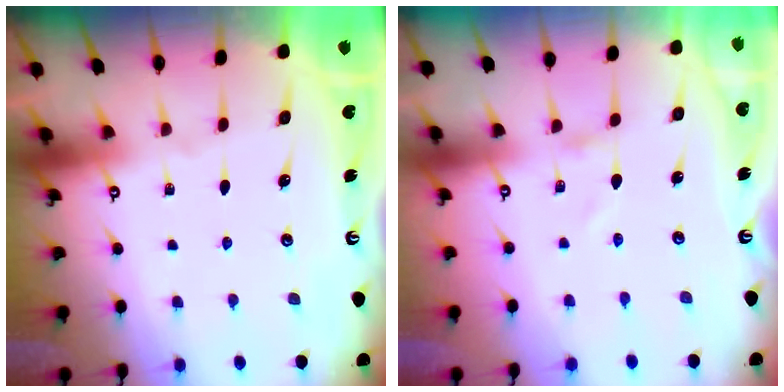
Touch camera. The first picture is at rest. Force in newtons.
{"total": 0.0}